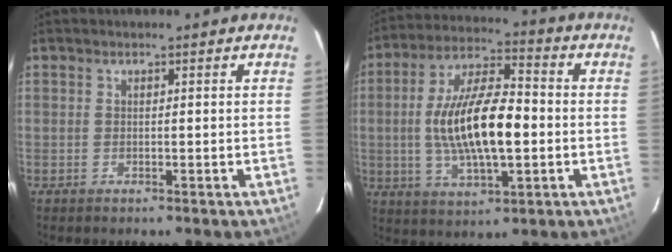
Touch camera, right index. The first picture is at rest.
{"total": 15.8, "force": [-1.4, 5.4, 14.8], "torque": [-0.281, 0.003, -0.022]}